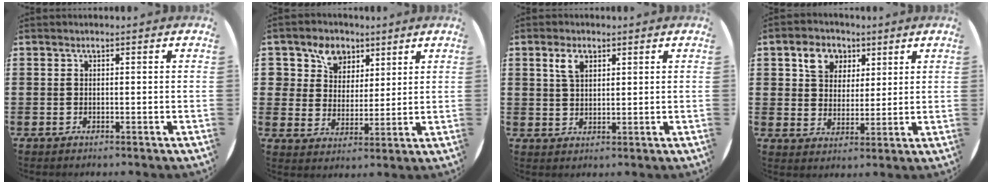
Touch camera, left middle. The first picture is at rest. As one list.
[{"total": 6.4, "force": [4.3, 4.7, 1.0], "torque": [-0.040, 0.005, 0.079]}, {"total": 3.1, "force": [1.8, 1.7, 1.9], "torque": [-0.035, 0.004, 0.032]}, {"total": 5.4, "force": [3.2, 3.8, 2.0], "torque": [-0.037, 0.009, 0.057]}]